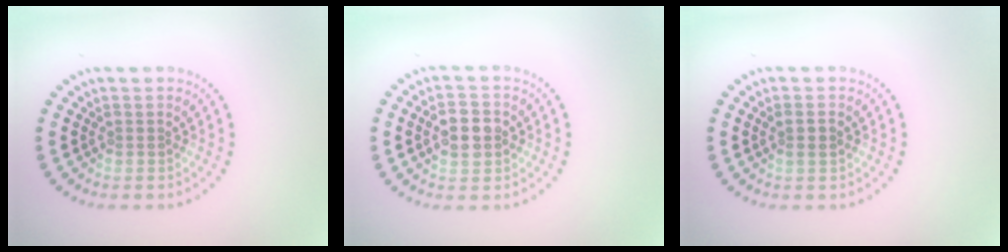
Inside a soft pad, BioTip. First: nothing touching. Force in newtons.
{"total": 3.5, "press": 3.4, "slide": 0.2}
{"total": 1.3, "press": 1.3, "slide": 0.4}